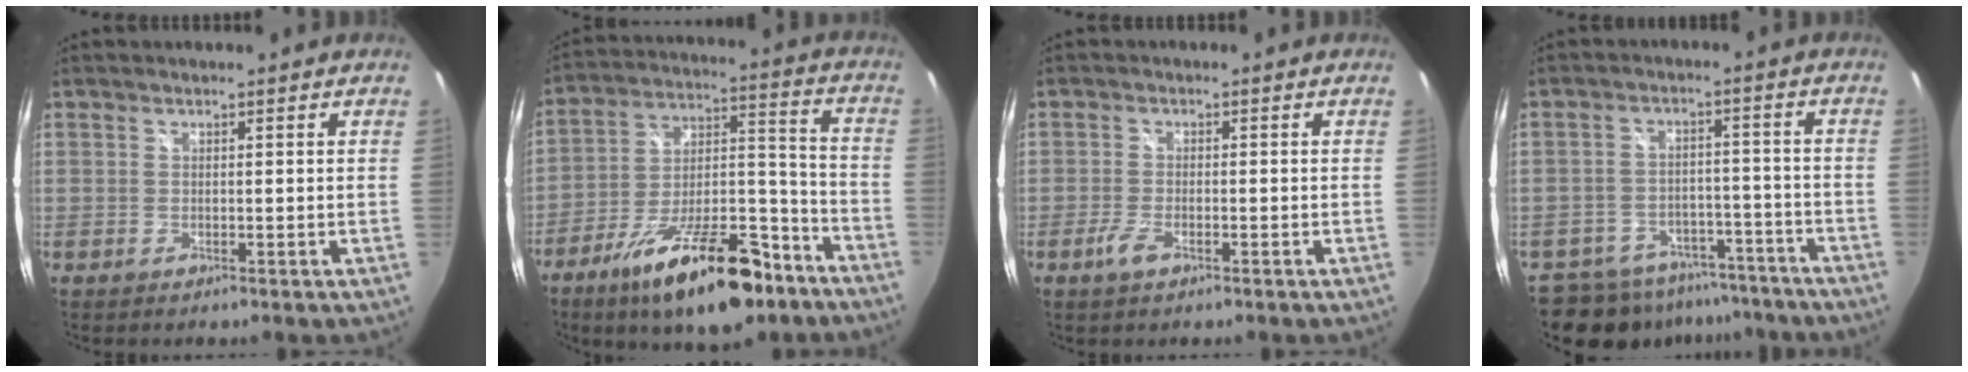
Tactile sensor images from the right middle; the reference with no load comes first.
{"total": 22.0, "force": [-14.3, 7.7, 14.9], "torque": [-0.248, -0.003, -0.221]}
{"total": 2.8, "force": [-1.7, 1.1, 2.0], "torque": [-0.052, -0.004, -0.033]}
{"total": 14.5, "force": [-11.7, 7.4, 4.3], "torque": [-0.106, 0.016, -0.154]}